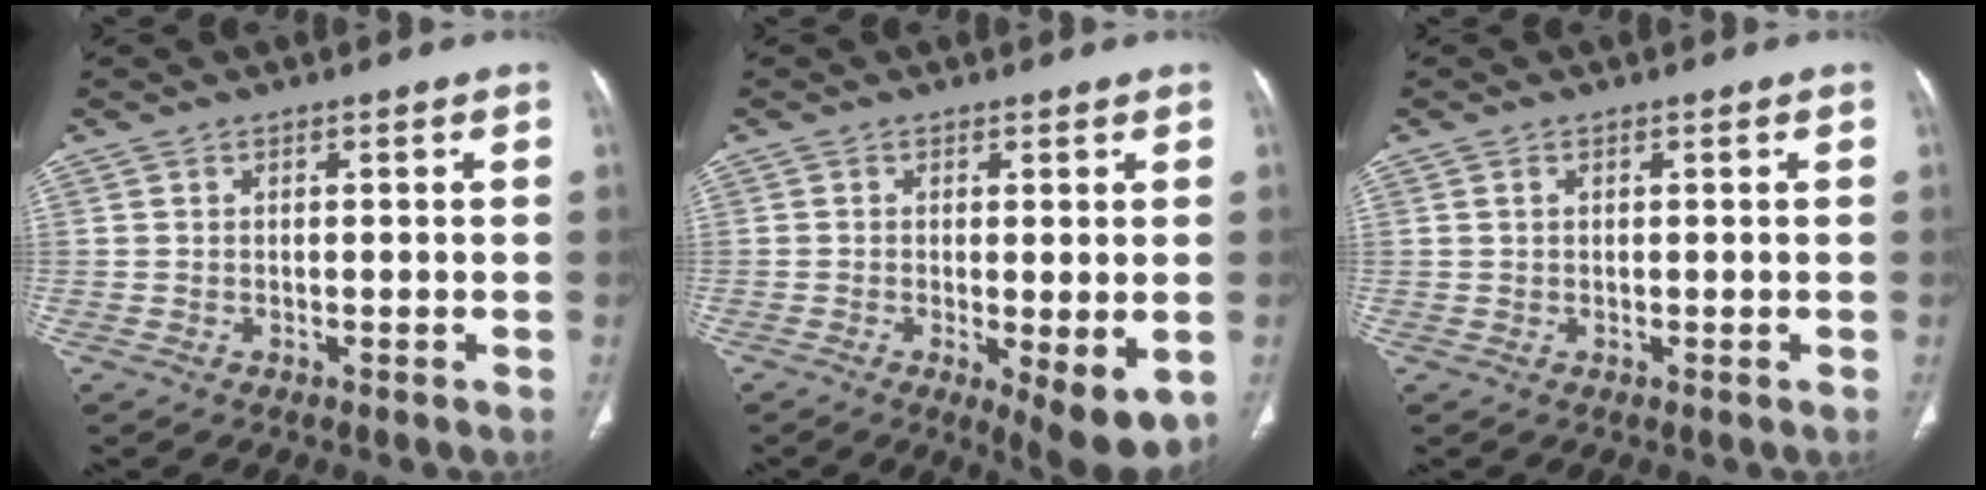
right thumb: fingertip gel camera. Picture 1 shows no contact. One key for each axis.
{"total": 8.1, "fx": -1.8, "fy": 2.3, "fz": 7.6, "tx": -0.115, "ty": -0.025, "tz": -0.025}
{"total": 0.6, "fx": 0.2, "fy": 0.4, "fz": 0.4, "tx": -0.010, "ty": 0.002, "tz": 0.005}